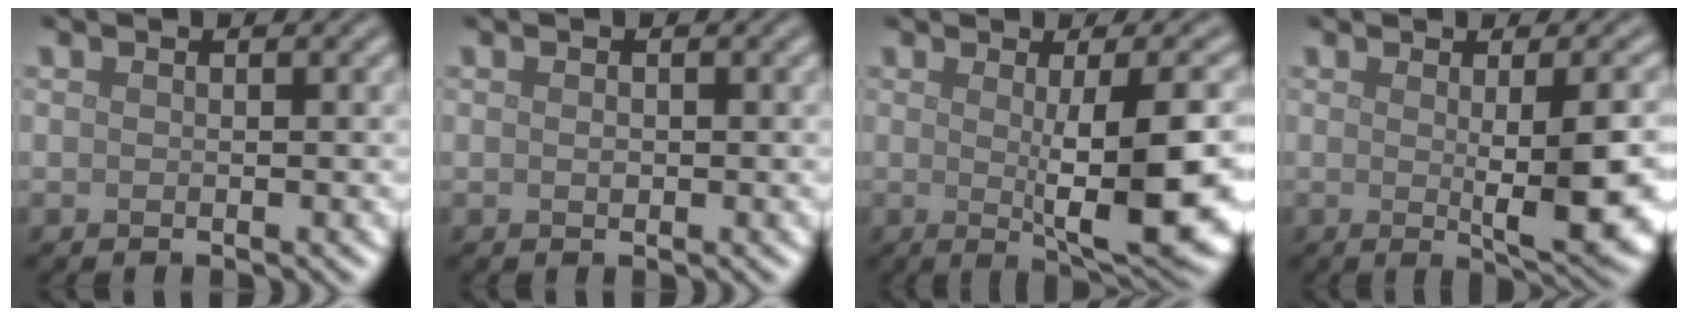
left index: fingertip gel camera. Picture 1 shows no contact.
{"total": 0.5, "force": [0.0, 0.4, 0.4], "torque": [-0.008, -0.001, 0.001]}
{"total": 9.5, "force": [-0.5, 2.0, 9.2], "torque": [-0.124, -0.006, -0.002]}
{"total": 6.7, "force": [-0.4, 1.3, 6.6], "torque": [-0.090, -0.003, -0.001]}